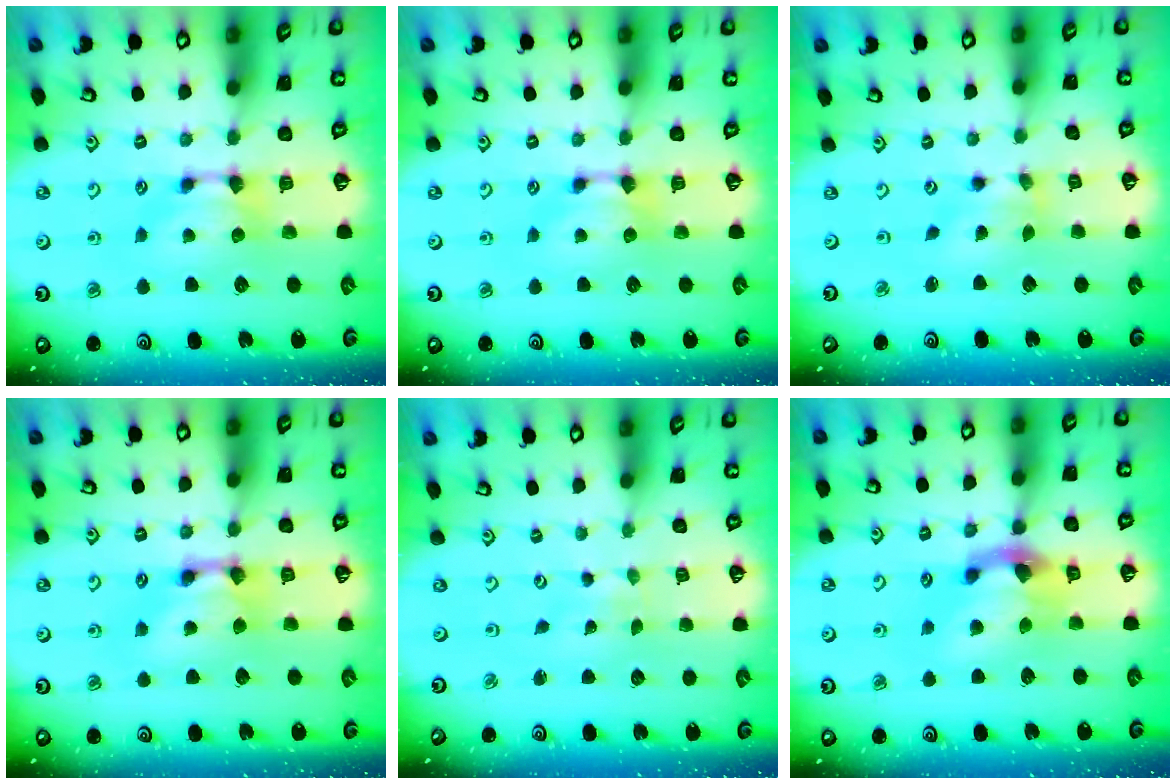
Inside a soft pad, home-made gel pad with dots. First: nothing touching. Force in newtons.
{"total": 0.0}
{"total": 2.3, "press": 1.7, "slide": 1.5}
{"total": 2.7, "press": 2.7, "slide": 0.2}
{"total": 6.4, "press": 6.4, "slide": 0.4}
{"total": 4.9, "press": 4.5, "slide": 1.9}